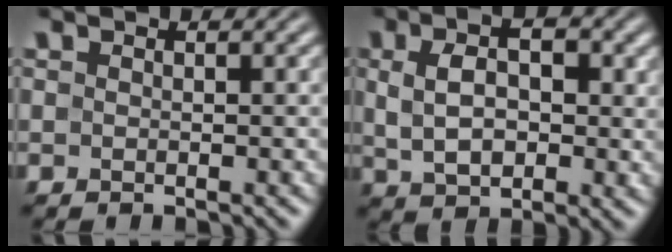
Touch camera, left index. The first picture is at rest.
{"total": 6.3, "force": [1.3, 3.7, 4.9], "torque": [-0.080, 0.004, 0.021]}